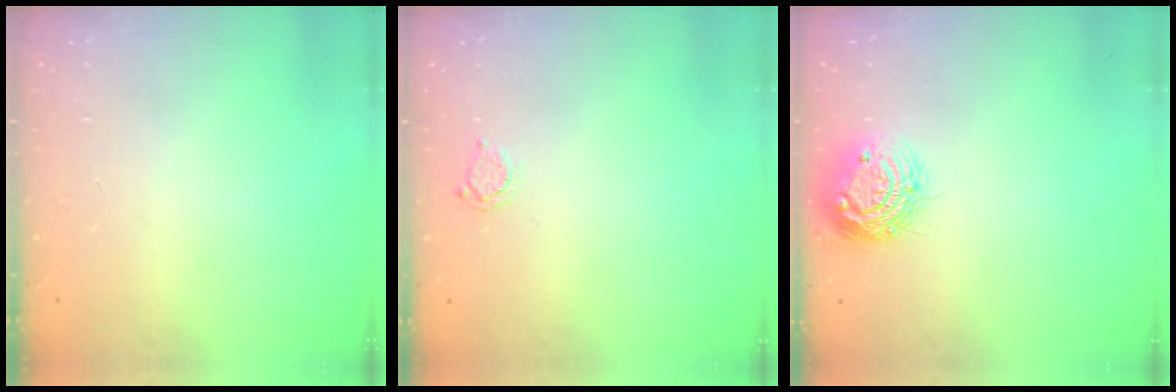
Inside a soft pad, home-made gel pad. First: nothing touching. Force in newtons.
{"total": 2.5, "press": 2.5, "slide": 0.4}
{"total": 11.0, "press": 10.9, "slide": 0.8}